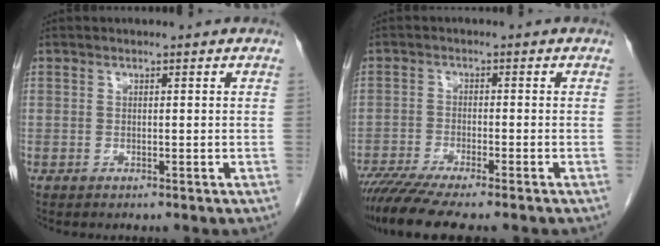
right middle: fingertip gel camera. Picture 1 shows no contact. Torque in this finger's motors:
{"motor_torque": [1.20, -0.94, 0.23, 0.16]}